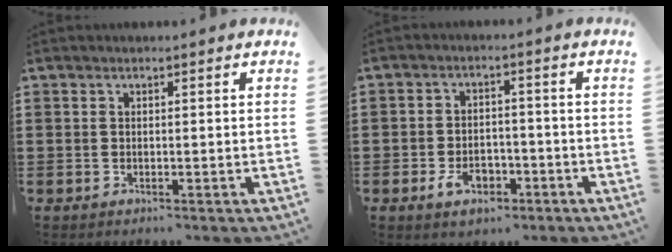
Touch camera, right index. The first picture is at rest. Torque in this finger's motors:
{"motor_torque": [1.07, 1.07, 0.12, 0.02]}